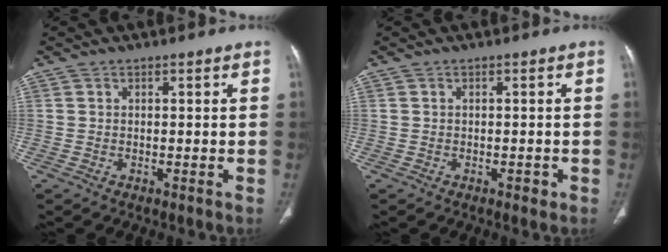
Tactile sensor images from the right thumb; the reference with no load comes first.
{"total": 1.2, "force": [-0.6, 0.7, 0.7], "torque": [-0.007, 0.001, -0.010]}